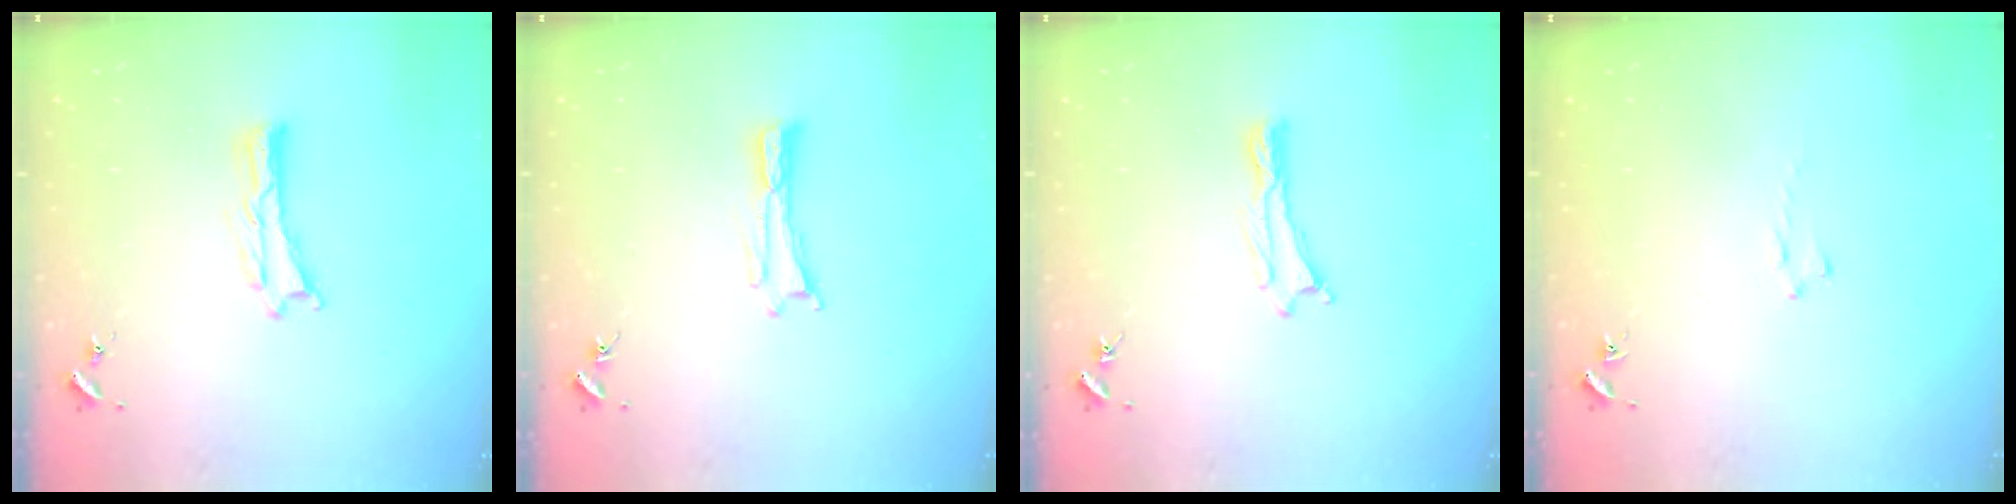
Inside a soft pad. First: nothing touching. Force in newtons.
{"total": 0.0}
{"total": 0.0}
{"total": 0.8, "press": 0.7, "slide": 0.2}